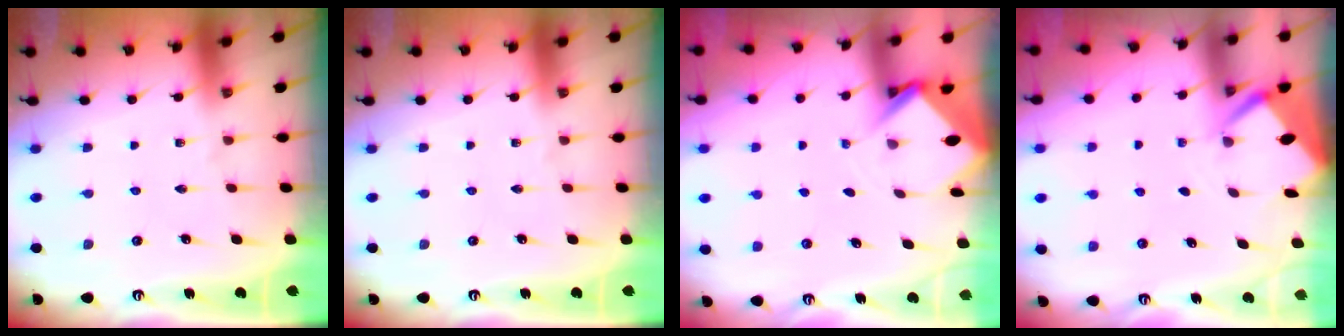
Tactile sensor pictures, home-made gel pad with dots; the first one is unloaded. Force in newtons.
{"total": 0.0}
{"total": 2.9, "press": 2.9, "slide": 0.2}
{"total": 2.6, "press": 2.6, "slide": 0.3}